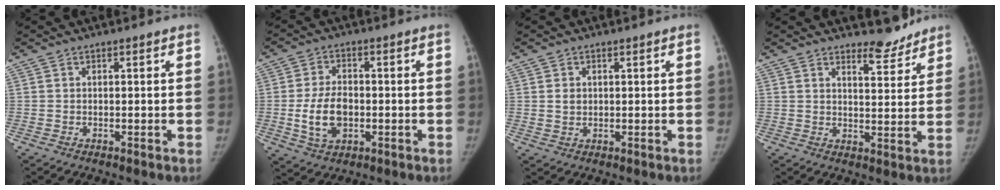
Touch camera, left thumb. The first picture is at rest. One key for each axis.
{"total": 8.7, "fx": -1.6, "fy": 5.8, "fz": 6.4, "tx": -0.107, "ty": 0.007, "tz": -0.022}
{"total": 2.2, "fx": 0.4, "fy": 1.8, "fz": 1.2, "tx": -0.011, "ty": -0.003, "tz": 0.012}
{"total": 5.3, "fx": 4.9, "fy": 1.5, "fz": 1.4, "tx": 0.000, "ty": -0.045, "tz": 0.076}